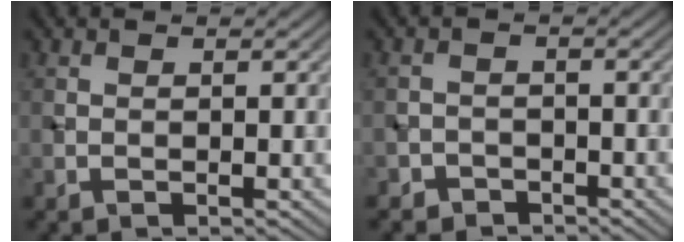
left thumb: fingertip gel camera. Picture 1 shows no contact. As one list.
[{"total": 2.1, "force": [-1.7, 1.3, 0.1], "torque": [0.008, 0.003, -0.037]}]